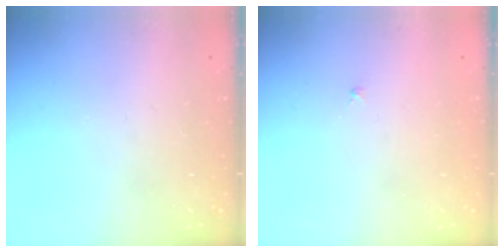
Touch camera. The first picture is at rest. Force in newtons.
{"total": 1.0, "press": 0.9, "slide": 0.3}